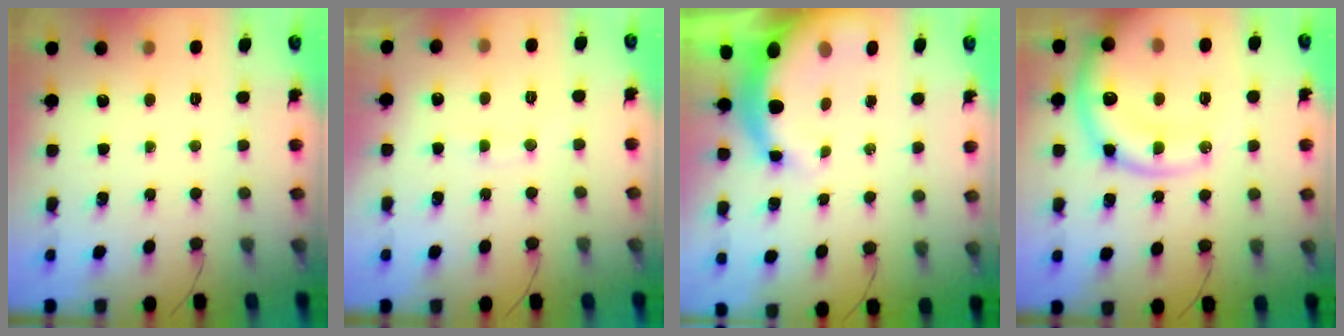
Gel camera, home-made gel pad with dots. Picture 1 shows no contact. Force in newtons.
{"total": 6.9, "press": 6.8, "slide": 1.4}
{"total": 9.9, "press": 9.7, "slide": 1.9}
{"total": 20.5, "press": 20.0, "slide": 4.4}